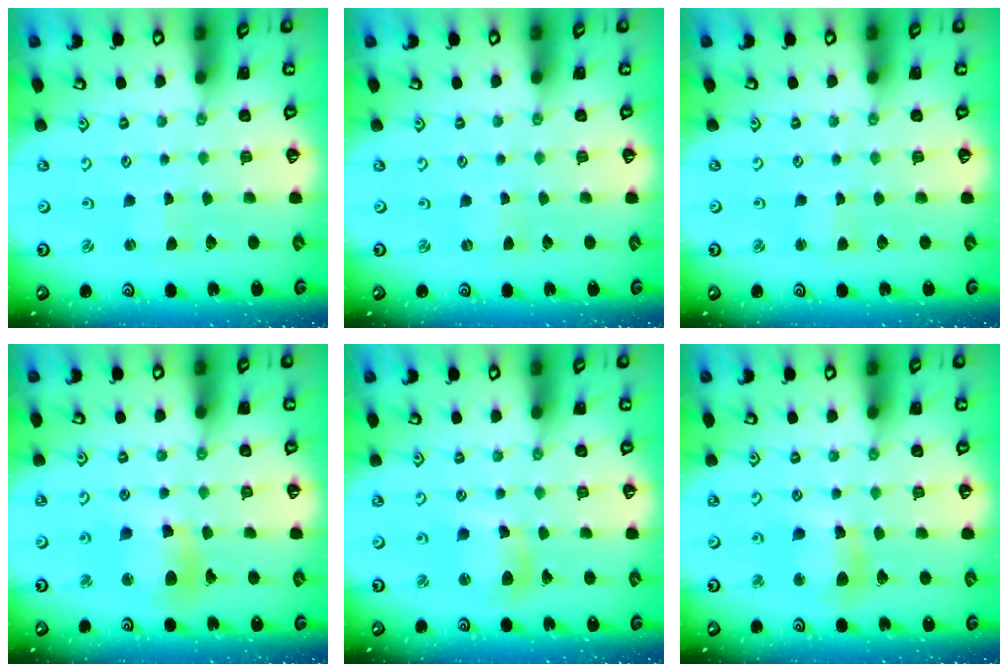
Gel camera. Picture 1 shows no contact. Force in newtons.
{"total": 0.0}
{"total": 1.9, "press": 1.9, "slide": 0.3}
{"total": 12.1, "press": 11.9, "slide": 2.0}
{"total": 9.7, "press": 9.6, "slide": 1.2}
{"total": 10.4, "press": 10.4, "slide": 1.2}